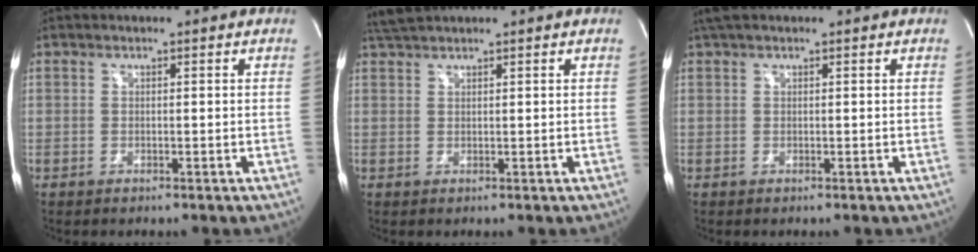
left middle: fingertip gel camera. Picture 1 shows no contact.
{"total": 2.6, "force": [2.5, -0.1, 0.9], "torque": [-0.025, 0.018, 0.052]}
{"total": 2.8, "force": [2.2, 0.7, 1.6], "torque": [-0.035, 0.031, 0.042]}